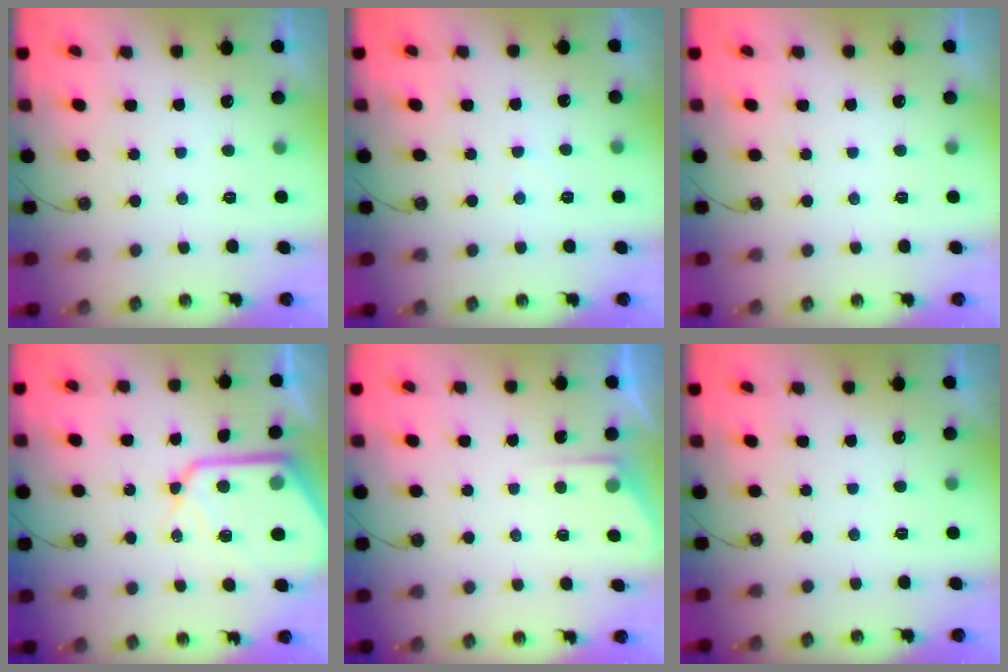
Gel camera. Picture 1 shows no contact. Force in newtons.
{"total": 3.8, "press": 3.7, "slide": 0.5}
{"total": 0.0}
{"total": 16.4, "press": 16.3, "slide": 1.5}
{"total": 4.4, "press": 4.4, "slide": 0.4}
{"total": 0.0}